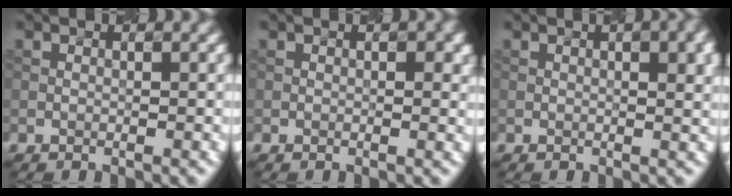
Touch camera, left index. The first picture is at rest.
{"total": 1.2, "force": [0.2, 0.3, 1.1], "torque": [-0.010, 0.002, 0.010]}
{"total": 5.1, "force": [1.6, 1.9, 4.4], "torque": [-0.034, 0.018, 0.020]}